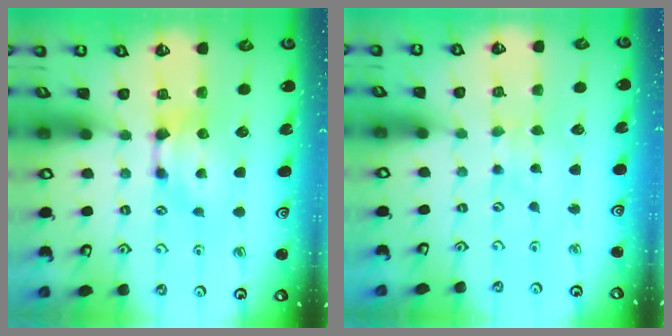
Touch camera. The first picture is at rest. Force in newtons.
{"total": 2.4, "press": 2.4, "slide": 0.1}